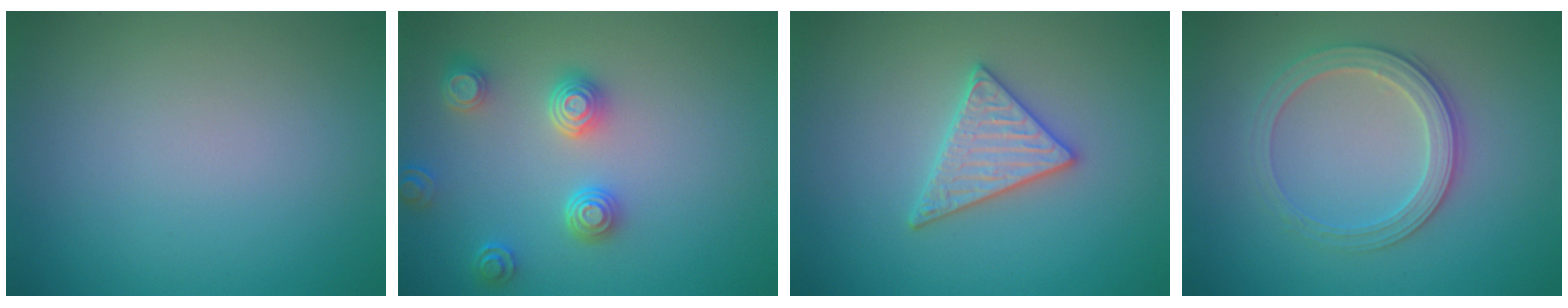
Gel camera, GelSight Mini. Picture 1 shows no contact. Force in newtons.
{"total": 3.8, "press": 3.2, "slide": 2.1}
{"total": 2.9, "press": 2.8, "slide": 0.5}
{"total": 3.1, "press": 2.9, "slide": 1.0}